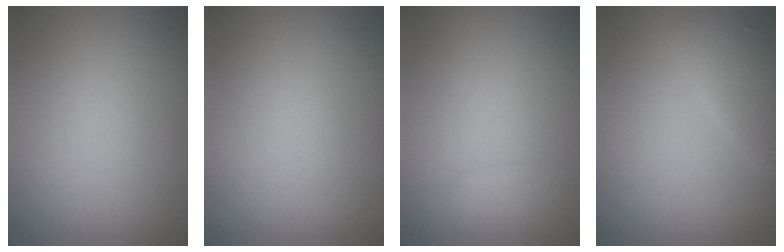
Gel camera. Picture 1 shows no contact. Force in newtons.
{"total": 0.0}
{"total": 0.9, "press": 0.9, "slide": 0.1}
{"total": 2.0, "press": 2.0, "slide": 0.1}